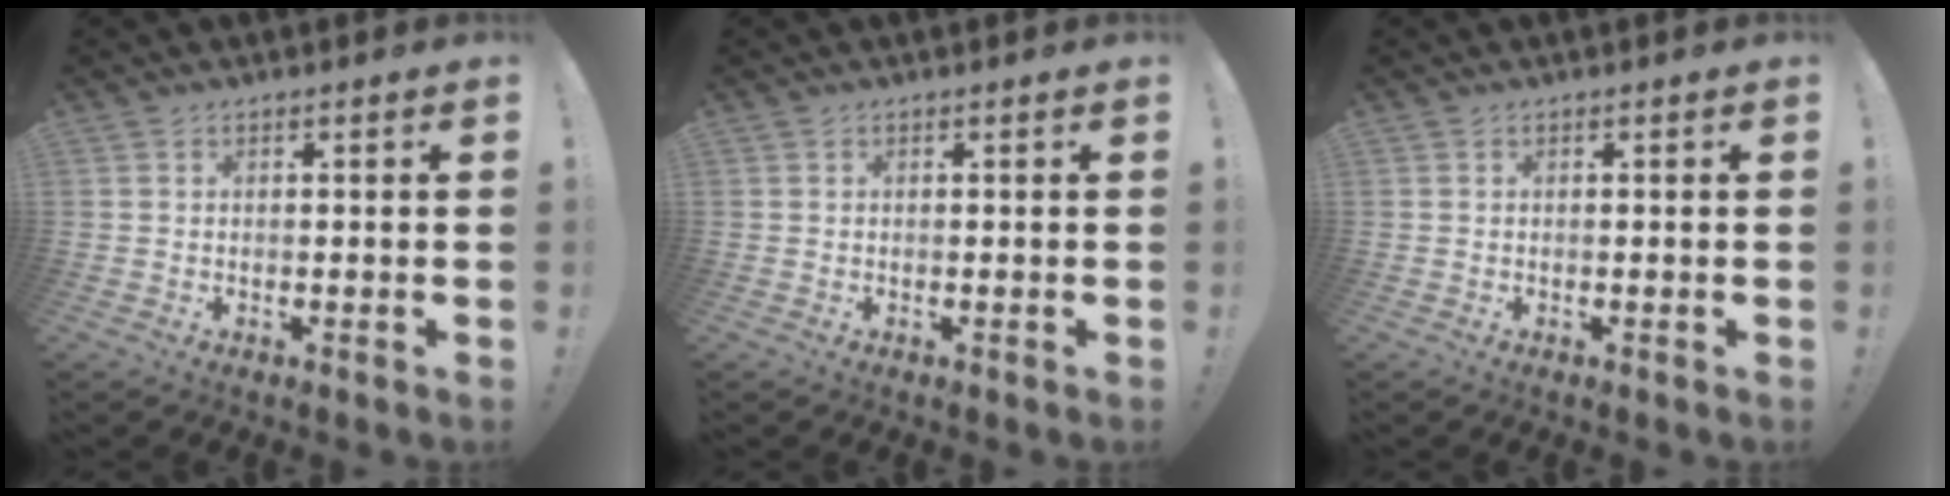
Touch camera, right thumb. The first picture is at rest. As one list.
[{"total": 0.0}, {"total": 0.0}]